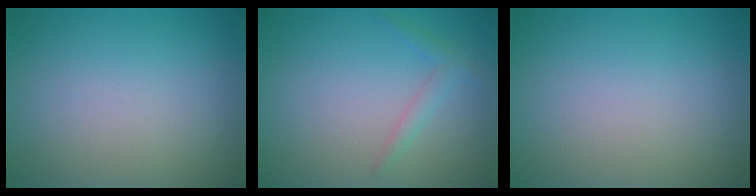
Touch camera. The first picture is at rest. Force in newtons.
{"total": 1.4, "press": 1.4, "slide": 0.1}
{"total": 0.0}